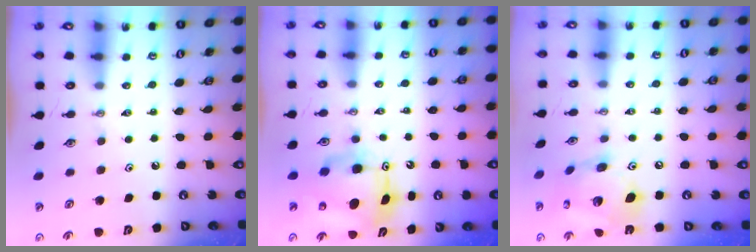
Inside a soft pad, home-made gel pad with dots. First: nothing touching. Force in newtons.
{"total": 9.9, "press": 9.9, "slide": 0.8}
{"total": 16.0, "press": 15.9, "slide": 1.8}